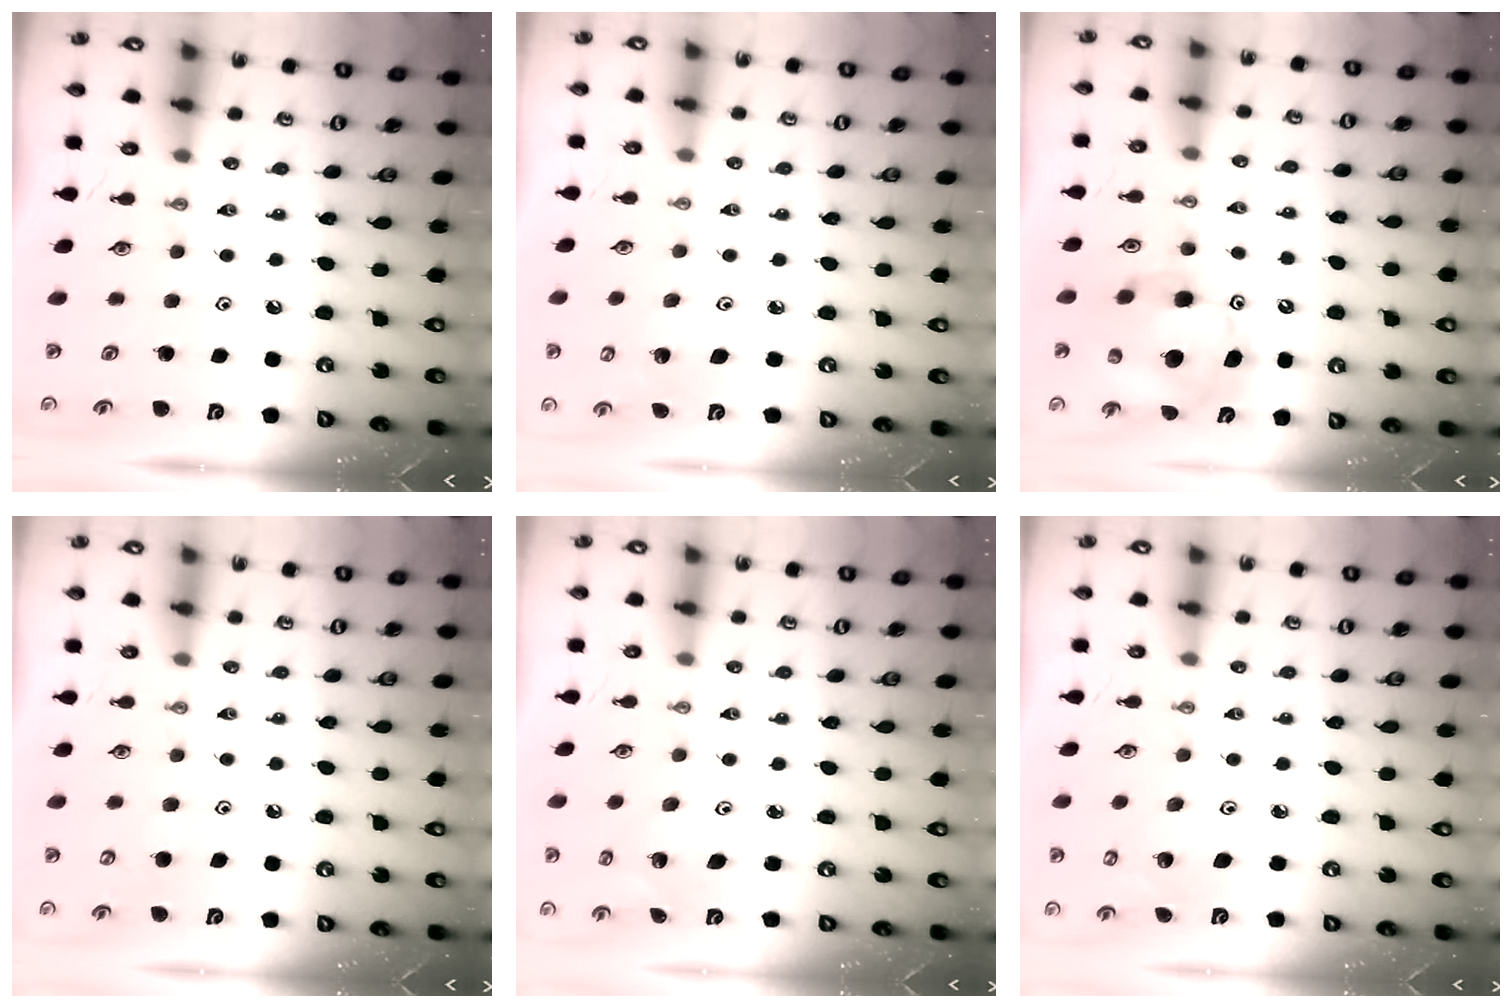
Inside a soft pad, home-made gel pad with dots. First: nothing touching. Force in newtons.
{"total": 5.4, "press": 5.3, "slide": 1.3}
{"total": 13.1, "press": 13.1, "slide": 0.8}
{"total": 4.3, "press": 4.3, "slide": 0.3}
{"total": 2.7, "press": 2.7, "slide": 0.3}
{"total": 5.1, "press": 5.0, "slide": 1.0}